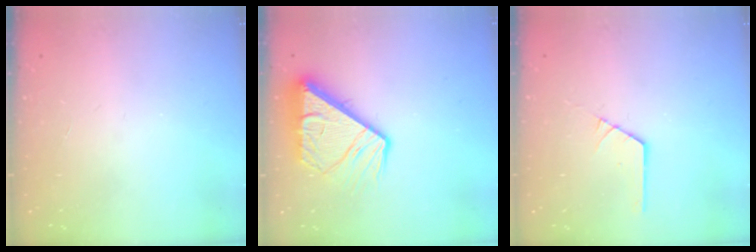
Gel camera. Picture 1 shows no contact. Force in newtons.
{"total": 10.9, "press": 10.8, "slide": 1.3}
{"total": 1.4, "press": 1.4, "slide": 0.2}